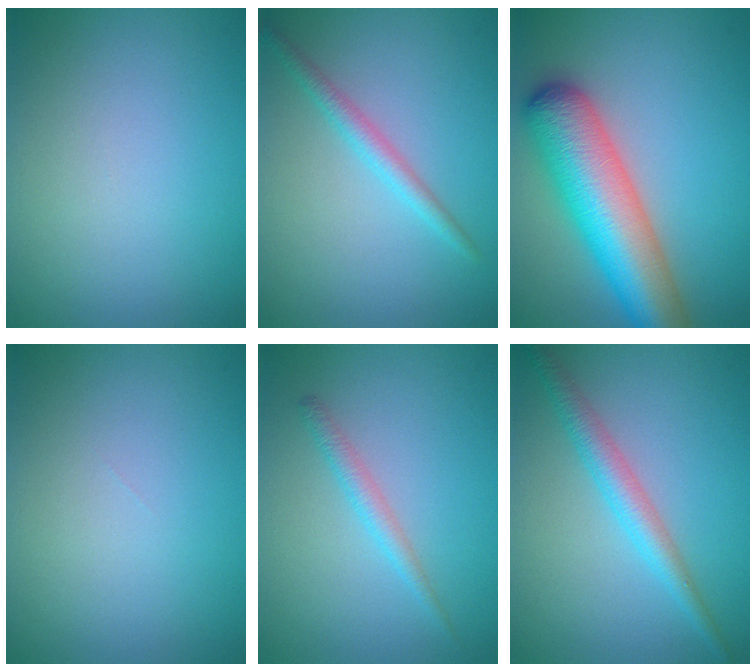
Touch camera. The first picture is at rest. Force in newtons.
{"total": 1.9, "press": 1.9, "slide": 0.1}
{"total": 9.5, "press": 9.4, "slide": 0.3}
{"total": 0.0}
{"total": 1.4, "press": 1.4, "slide": 0.1}
{"total": 2.8, "press": 2.8, "slide": 0.1}